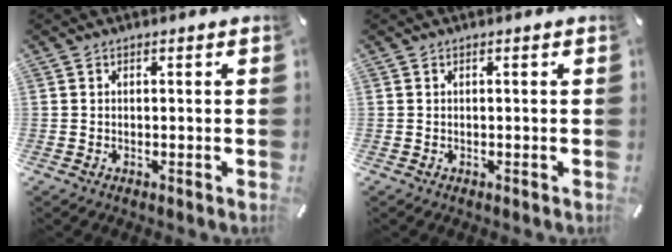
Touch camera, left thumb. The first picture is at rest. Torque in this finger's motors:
{"motor_torque": [-0.01, -0.01, 0.01, 0.01, 0.00]}